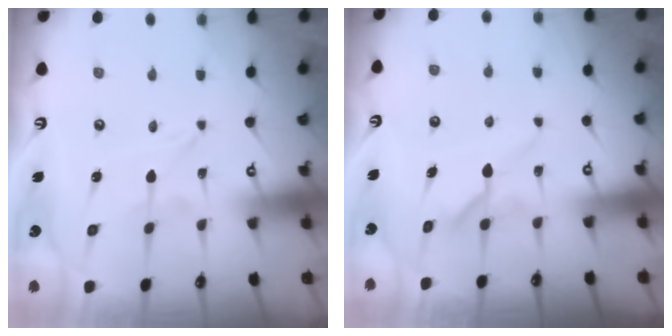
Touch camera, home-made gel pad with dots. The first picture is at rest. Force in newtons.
{"total": 7.1, "press": 7.1, "slide": 0.2}